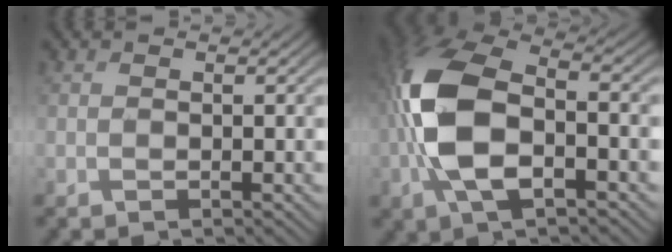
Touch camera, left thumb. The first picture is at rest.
{"total": 12.7, "force": [-2.0, 6.4, 10.8], "torque": [-0.248, 0.003, -0.049]}